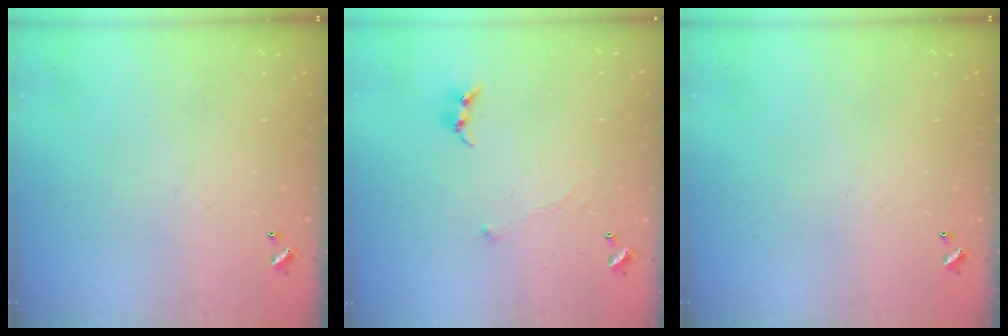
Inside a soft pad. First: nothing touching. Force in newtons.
{"total": 0.6, "press": 0.4, "slide": 0.4}
{"total": 0.0}